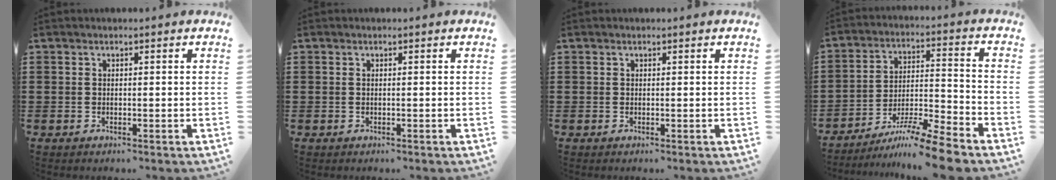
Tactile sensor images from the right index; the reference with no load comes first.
{"total": 0.0}
{"total": 0.0}
{"total": 9.2, "force": [-7.9, -0.3, 4.7], "torque": [-0.072, 0.011, -0.153]}